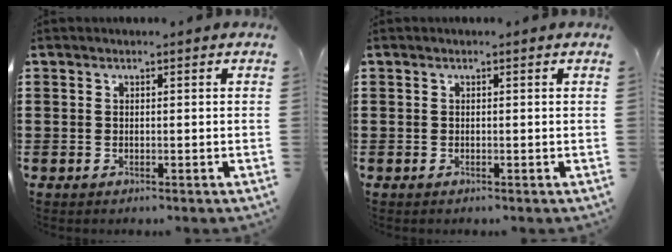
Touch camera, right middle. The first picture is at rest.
{"total": 0.0}